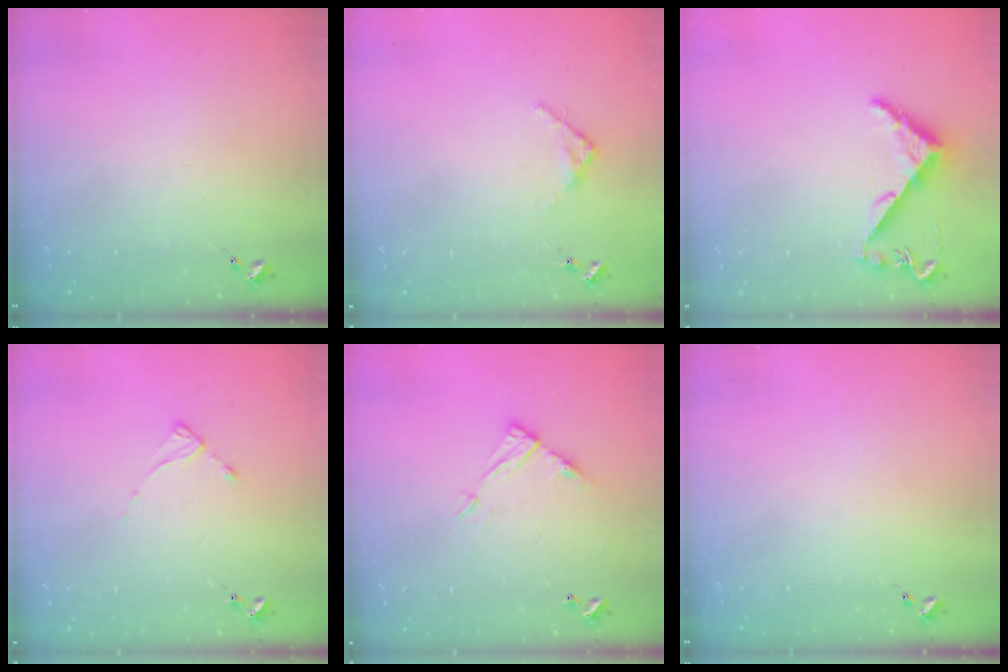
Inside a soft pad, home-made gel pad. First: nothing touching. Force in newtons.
{"total": 3.1, "press": 3.1, "slide": 0.4}
{"total": 5.2, "press": 5.2, "slide": 0.4}
{"total": 2.3, "press": 2.3, "slide": 0.3}
{"total": 10.0, "press": 10.0, "slide": 0.5}
{"total": 0.0}